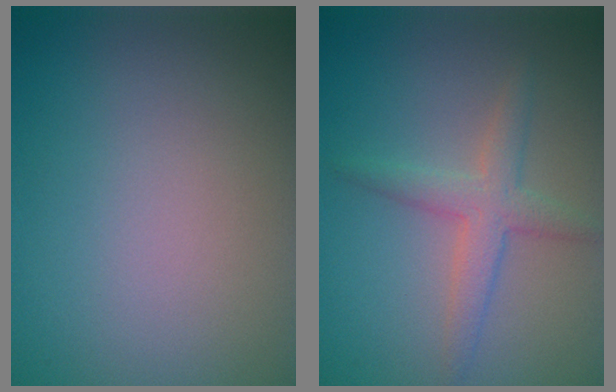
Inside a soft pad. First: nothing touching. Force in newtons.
{"total": 2.7, "press": 2.7, "slide": 0.1}